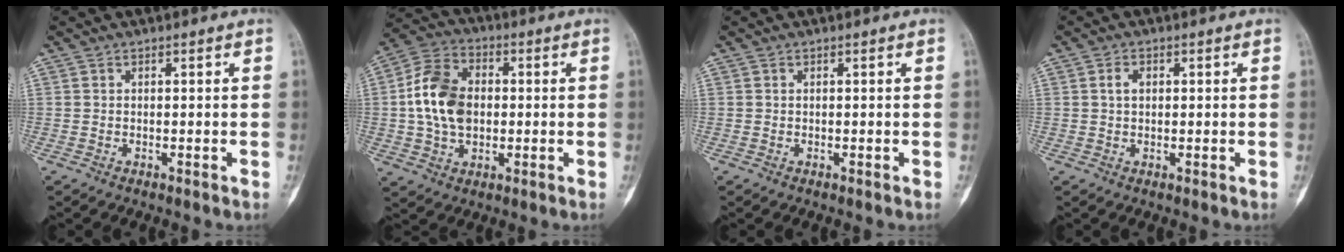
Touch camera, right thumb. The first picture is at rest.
{"total": 13.0, "force": [0.3, 9.2, 9.1], "torque": [-0.154, 0.018, 0.001]}
{"total": 0.0}
{"total": 2.0, "force": [0.5, 1.4, 1.4], "torque": [-0.023, 0.006, 0.008]}